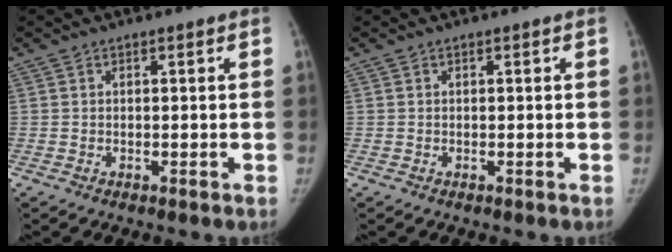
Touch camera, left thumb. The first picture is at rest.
{"total": 0.0}